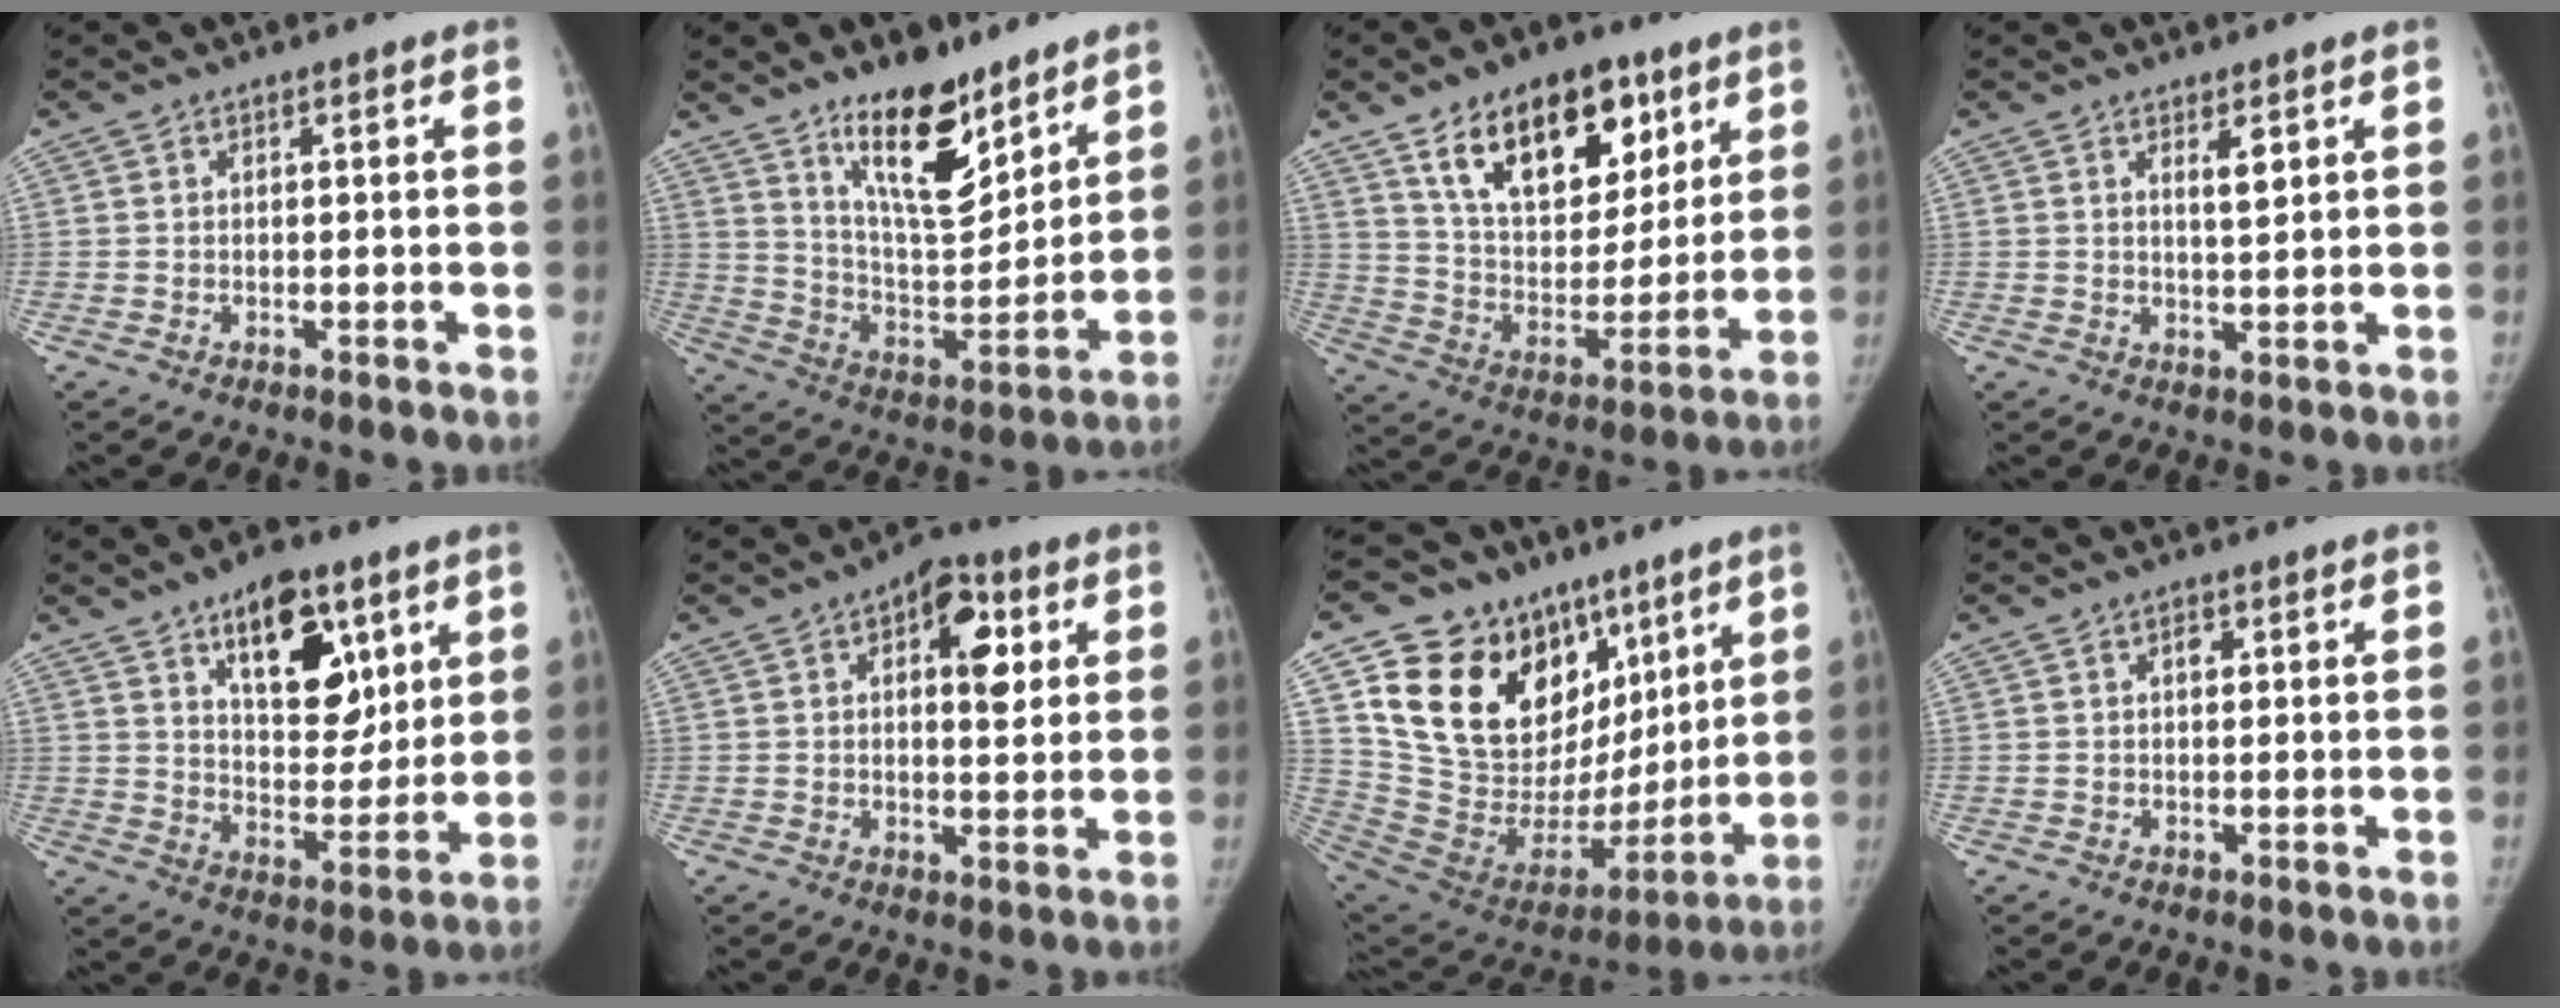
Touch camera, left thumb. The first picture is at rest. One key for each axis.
{"total": 16.3, "fx": 11.3, "fy": 6.2, "fz": 10.0, "tx": -0.120, "ty": -0.090, "tz": 0.201}
{"total": 21.2, "fx": 11.7, "fy": 11.9, "fz": 13.1, "tx": -0.155, "ty": -0.046, "tz": 0.201}
{"total": 3.1, "fx": 1.6, "fy": 0.8, "fz": 2.6, "tx": -0.037, "ty": -0.014, "tz": 0.028}
{"total": 15.9, "fx": 8.1, "fy": 8.5, "fz": 10.7, "tx": -0.106, "ty": -0.047, "tz": 0.133}
{"total": 9.6, "fx": 3.2, "fy": 5.0, "fz": 7.6, "tx": -0.066, "ty": -0.002, "tz": 0.037}
{"total": 28.8, "fx": 13.5, "fy": 18.8, "fz": 17.2, "tx": -0.238, "ty": -0.001, "tz": 0.252}
{"total": 1.5, "fx": 0.6, "fy": 0.9, "fz": 1.0, "tx": -0.012, "ty": 0.001, "tz": 0.007}